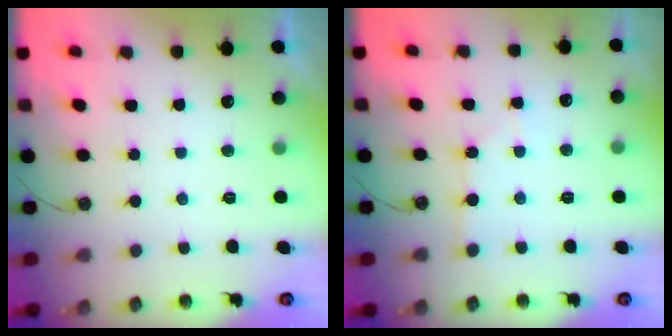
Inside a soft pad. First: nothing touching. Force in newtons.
{"total": 3.0, "press": 3.0, "slide": 0.4}